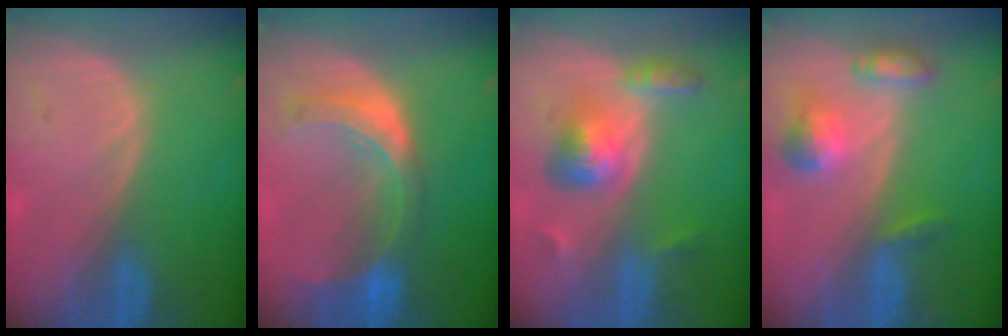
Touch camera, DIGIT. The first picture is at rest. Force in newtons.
{"total": 8.2, "press": 7.3, "slide": 3.8}
{"total": 6.2, "press": 5.6, "slide": 2.8}
{"total": 5.8, "press": 5.4, "slide": 2.3}